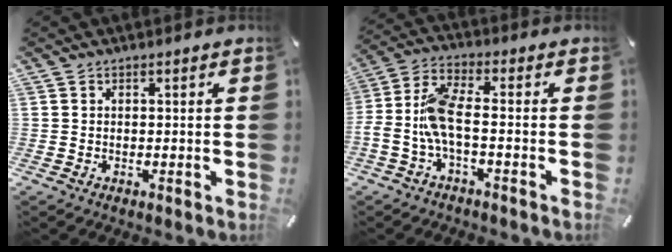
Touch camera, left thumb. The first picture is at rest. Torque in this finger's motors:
{"motor_torque": [-0.17, 1.47, 1.74, 0.76, 0.38]}